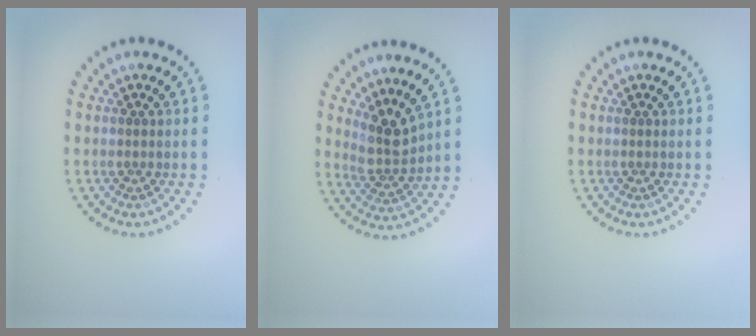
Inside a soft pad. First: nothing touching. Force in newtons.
{"total": 3.0, "press": 2.4, "slide": 1.8}
{"total": 0.0}